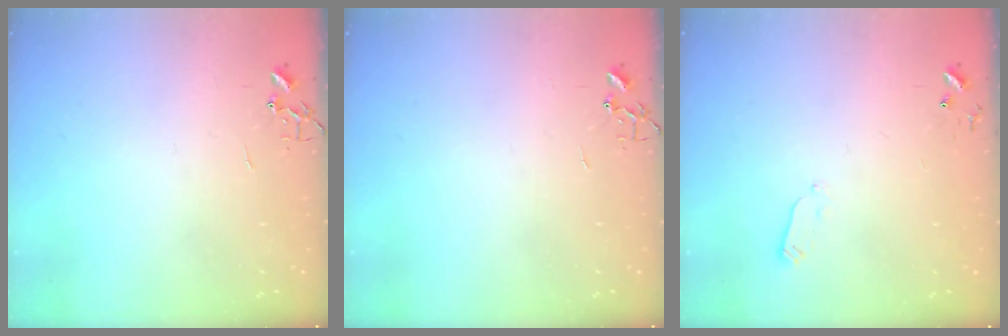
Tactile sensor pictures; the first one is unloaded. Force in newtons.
{"total": 0.0}
{"total": 2.4, "press": 2.3, "slide": 0.4}